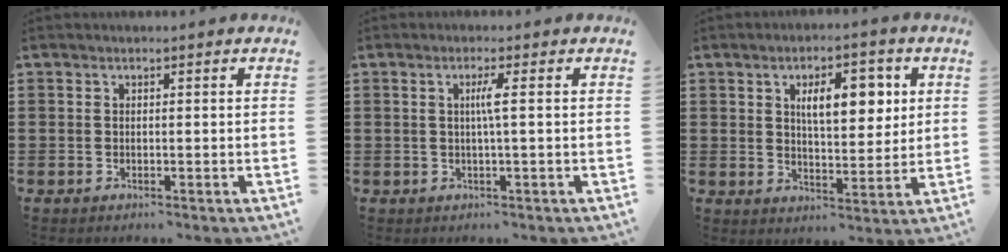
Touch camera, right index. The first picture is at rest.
{"total": 2.5, "force": [0.2, -0.4, 2.4], "torque": [-0.047, -0.004, -0.001]}
{"total": 7.9, "force": [2.8, 3.5, 6.5], "torque": [-0.096, -0.005, 0.038]}